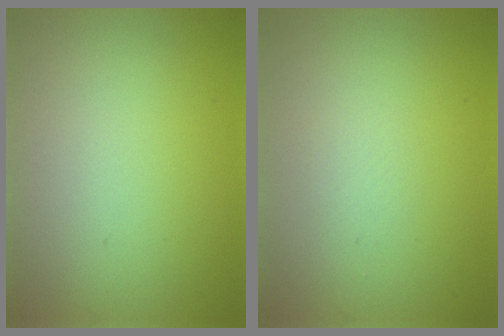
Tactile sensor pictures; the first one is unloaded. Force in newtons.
{"total": 0.5, "press": 0.5, "slide": 0.1}